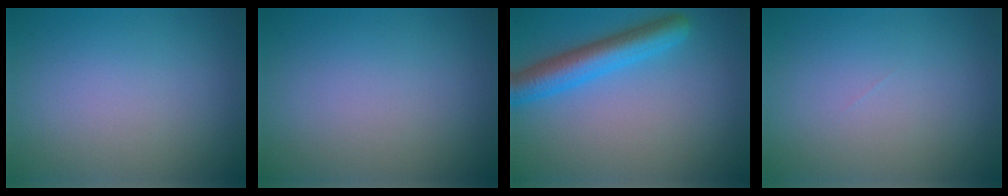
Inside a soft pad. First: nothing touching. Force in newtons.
{"total": 0.0}
{"total": 5.0, "press": 5.0, "slide": 0.3}
{"total": 0.0}